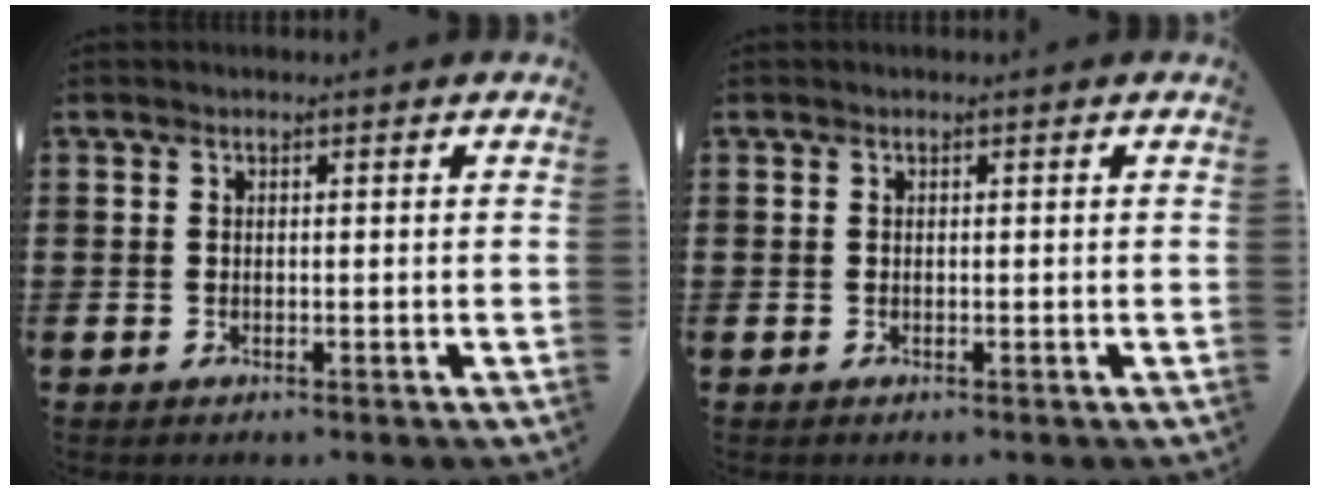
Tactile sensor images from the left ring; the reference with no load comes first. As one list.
[{"total": 0.0}]